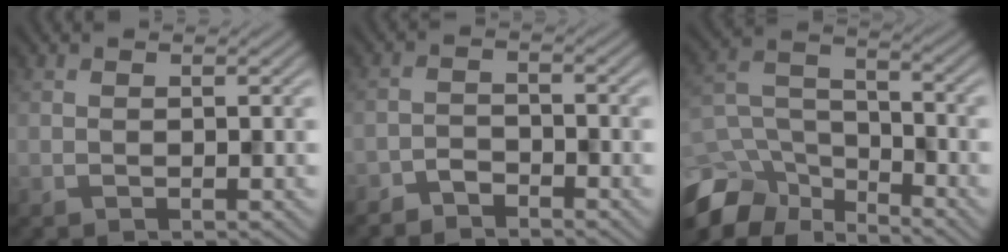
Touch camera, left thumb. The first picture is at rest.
{"total": 2.6, "force": [-2.4, 0.8, 0.6], "torque": [-0.008, 0.002, -0.055]}
{"total": 11.0, "force": [-8.4, 5.2, 4.8], "torque": [-0.128, -0.014, -0.158]}